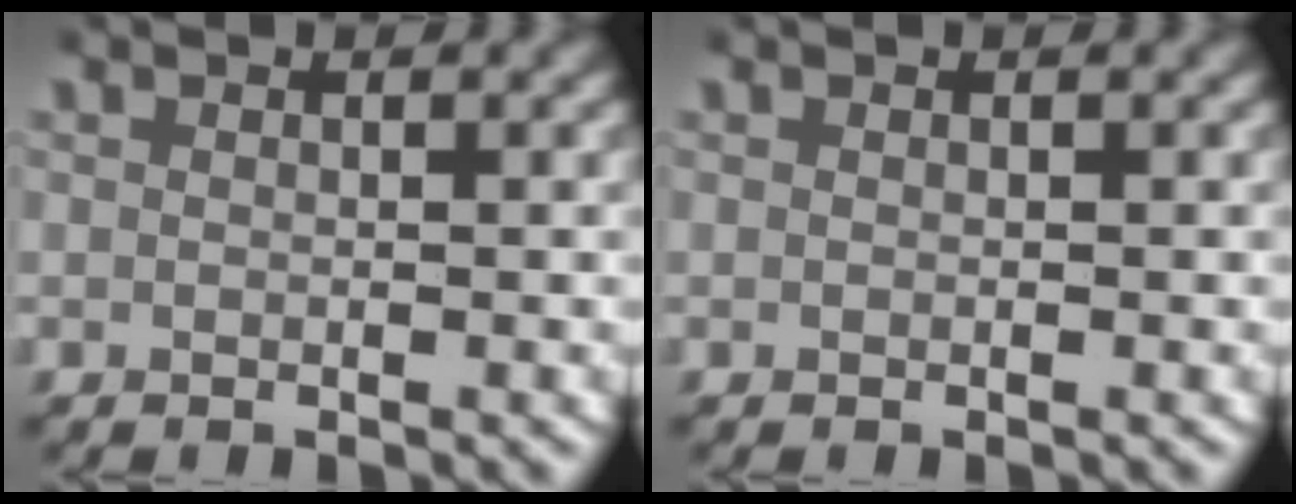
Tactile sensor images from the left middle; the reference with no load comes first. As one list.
[{"total": 0.0}]